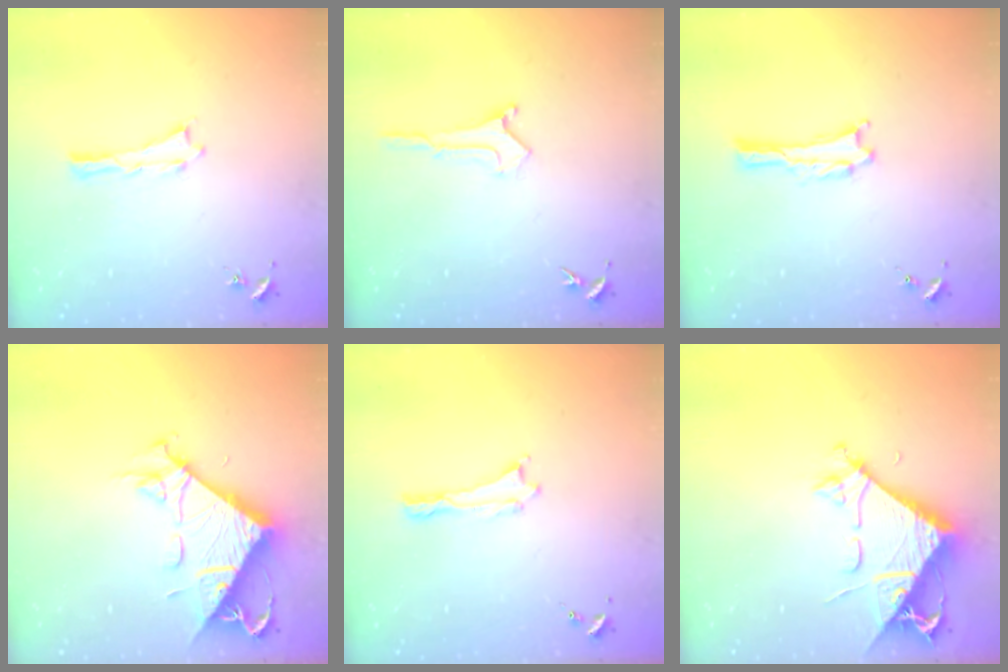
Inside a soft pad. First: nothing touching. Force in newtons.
{"total": 0.0}
{"total": 0.6, "press": 0.6, "slide": 0.1}
{"total": 11.0, "press": 11.0, "slide": 1.1}
{"total": 0.0}
{"total": 8.7, "press": 8.6, "slide": 1.1}